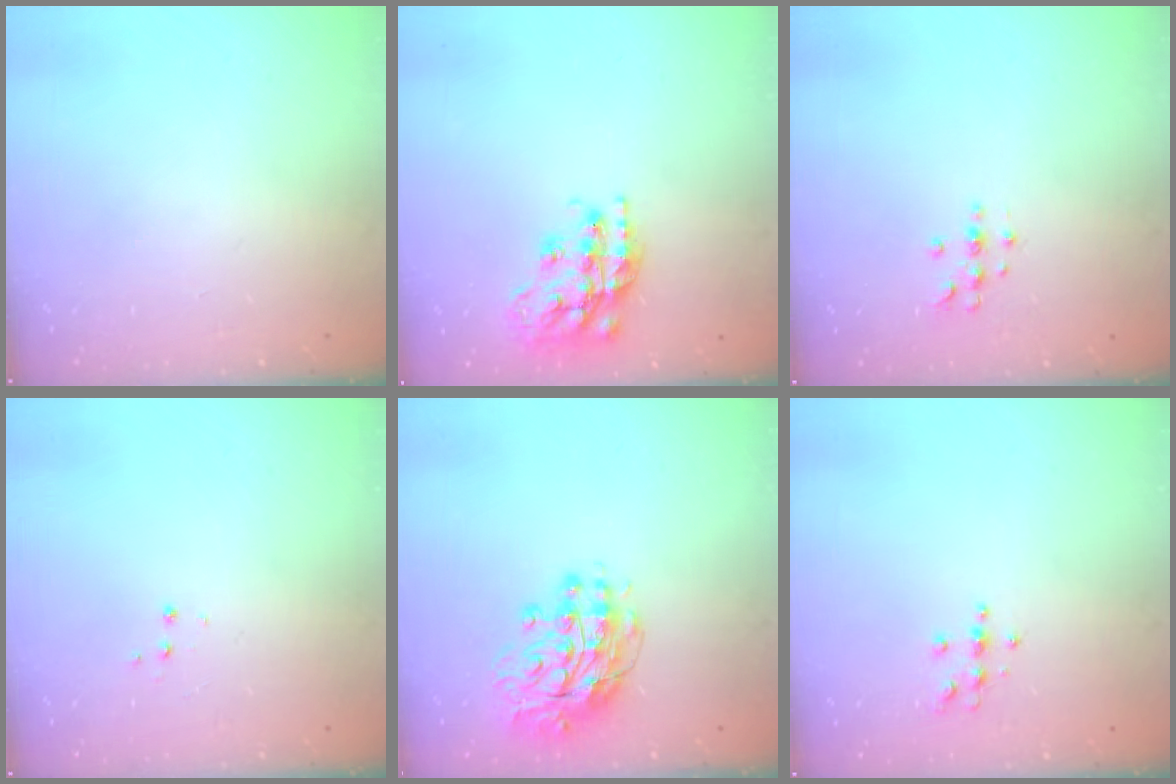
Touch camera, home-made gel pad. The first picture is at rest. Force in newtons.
{"total": 17.8, "press": 17.7, "slide": 1.3}
{"total": 4.9, "press": 4.9, "slide": 0.5}
{"total": 3.5, "press": 3.4, "slide": 0.5}
{"total": 13.7, "press": 13.6, "slide": 1.5}
{"total": 4.8, "press": 4.8, "slide": 0.6}